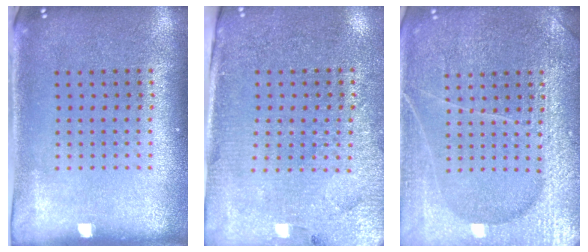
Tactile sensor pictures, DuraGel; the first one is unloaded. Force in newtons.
{"total": 3.1, "press": 2.9, "slide": 1.0}
{"total": 6.6, "press": 6.5, "slide": 0.8}